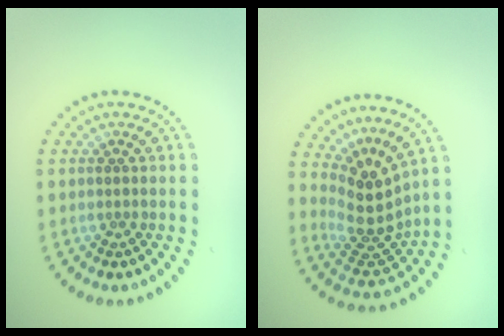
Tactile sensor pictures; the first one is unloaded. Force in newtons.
{"total": 4.0, "press": 2.7, "slide": 2.9}